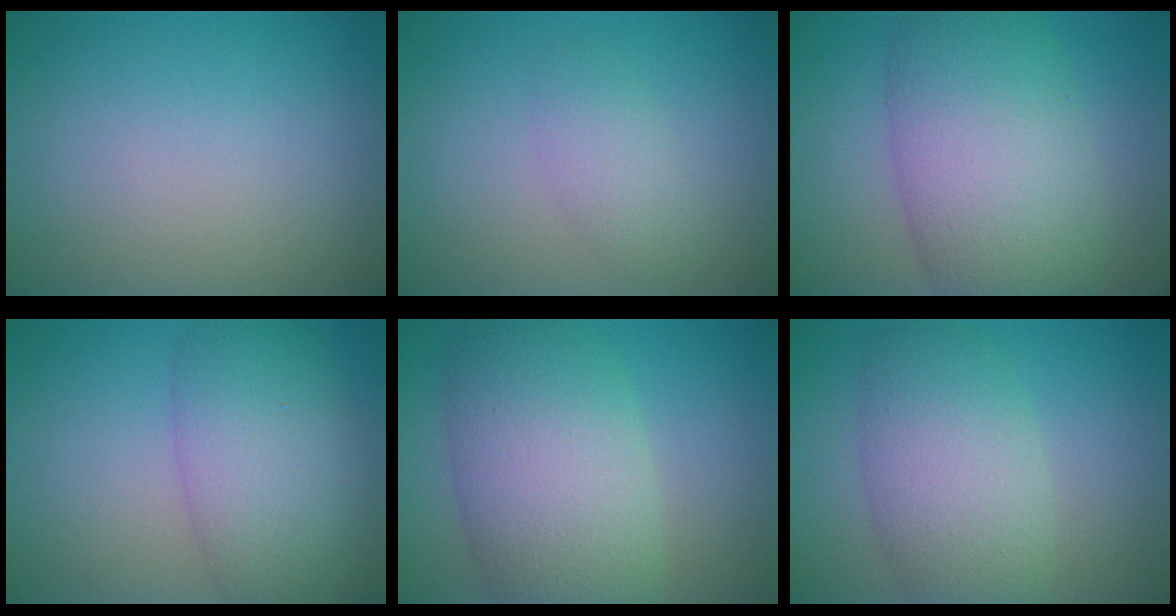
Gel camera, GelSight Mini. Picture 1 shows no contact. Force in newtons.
{"total": 2.1, "press": 2.1, "slide": 0.0}
{"total": 10.1, "press": 10.1, "slide": 0.2}
{"total": 7.3, "press": 7.3, "slide": 0.3}
{"total": 9.8, "press": 9.8, "slide": 0.3}
{"total": 6.6, "press": 6.5, "slide": 0.4}